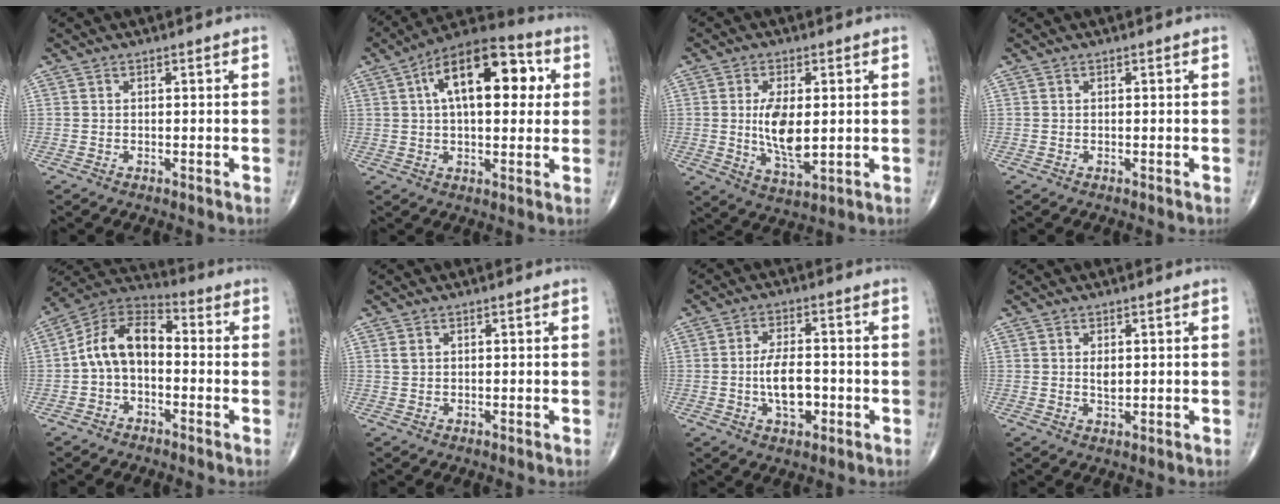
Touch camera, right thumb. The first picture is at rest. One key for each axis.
{"total": 18.4, "fx": 4.6, "fy": 9.1, "fz": 15.3, "tx": -0.209, "ty": 0.024, "tz": 0.061}
{"total": 9.5, "fx": 0.4, "fy": 4.3, "fz": 8.5, "tx": -0.150, "ty": -0.021, "tz": 0.014}
{"total": 0.0}
{"total": 11.1, "fx": -1.0, "fy": 7.1, "fz": 8.5, "tx": -0.138, "ty": 0.041, "tz": -0.036}
{"total": 1.1, "fx": 0.5, "fy": 0.8, "fz": 0.6, "tx": -0.010, "ty": 0.002, "tz": 0.011}
{"total": 7.6, "fx": -1.4, "fy": 3.9, "fz": 6.4, "tx": -0.107, "ty": 0.010, "tz": -0.023}
{"total": 2.1, "fx": 0.5, "fy": 1.1, "fz": 1.7, "tx": -0.028, "ty": -0.006, "tz": 0.010}